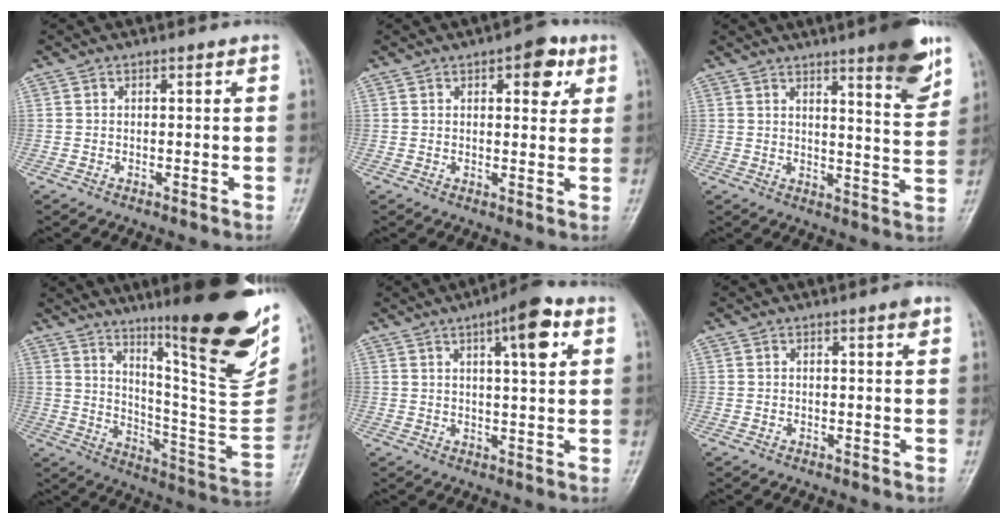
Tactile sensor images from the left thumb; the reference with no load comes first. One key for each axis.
{"total": 6.4, "fx": 3.0, "fy": 3.1, "fz": 4.8, "tx": -0.035, "ty": -0.008, "tz": 0.032}
{"total": 10.6, "fx": 6.7, "fy": 1.5, "fz": 8.1, "tx": -0.090, "ty": -0.043, "tz": 0.090}
{"total": 27.7, "fx": 16.1, "fy": 4.7, "fz": 22.1, "tx": -0.290, "ty": -0.074, "tz": 0.254}
{"total": 8.9, "fx": 3.9, "fy": 2.3, "fz": 7.6, "tx": -0.102, "ty": -0.006, "tz": 0.052}
{"total": 1.4, "fx": 0.9, "fy": 0.1, "fz": 1.1, "tx": -0.017, "ty": -0.003, "tz": 0.011}